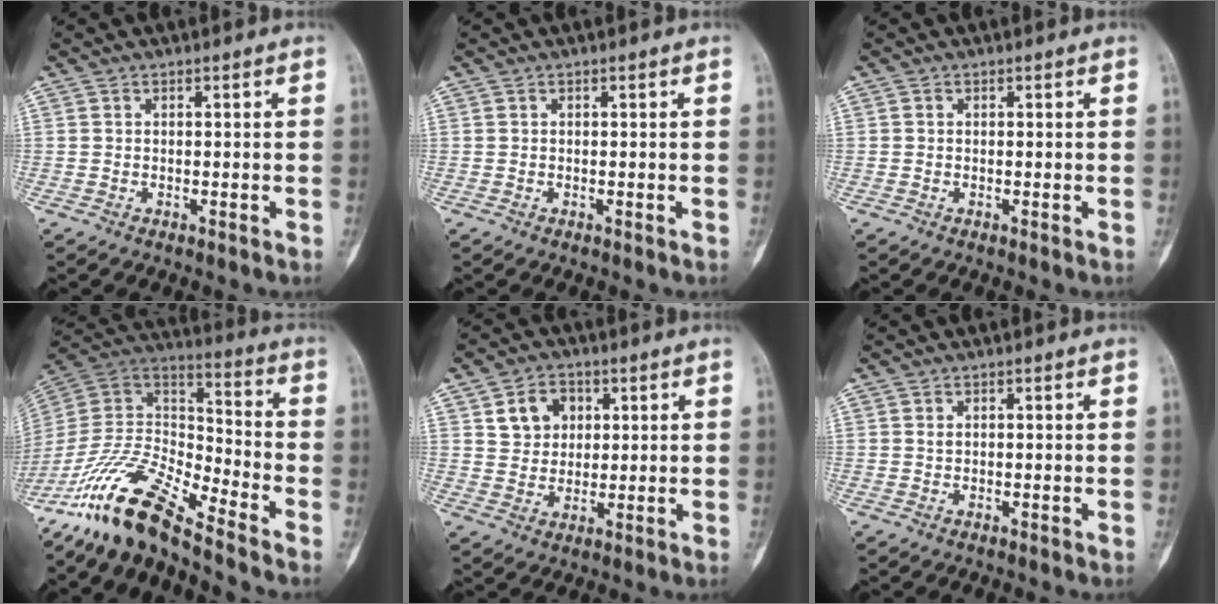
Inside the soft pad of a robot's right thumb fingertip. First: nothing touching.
{"total": 0.0}
{"total": 0.0}
{"total": 16.7, "force": [-13.4, 3.4, 9.3], "torque": [-0.176, 0.082, -0.262]}
{"total": 6.9, "force": [2.4, 5.6, 3.2], "torque": [-0.022, -0.008, 0.042]}
{"total": 0.0}